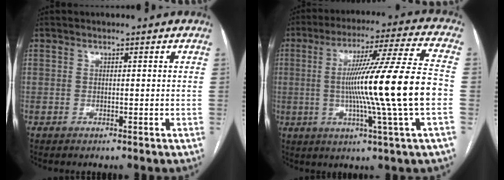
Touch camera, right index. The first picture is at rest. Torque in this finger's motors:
{"motor_torque": [2.14, 0.00, 1.05, 0.21]}